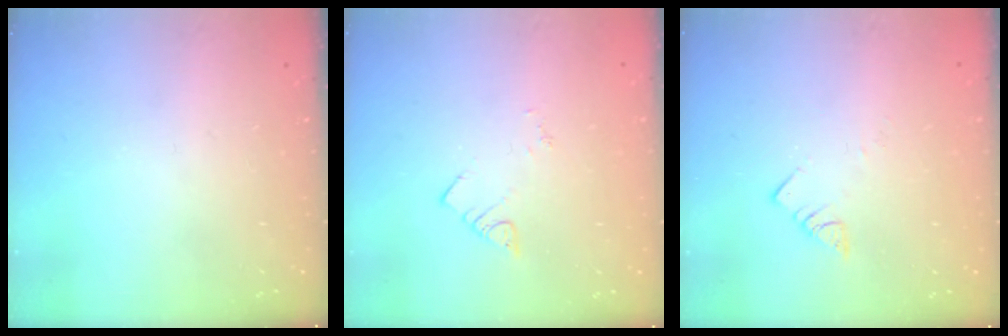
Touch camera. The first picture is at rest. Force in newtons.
{"total": 1.8, "press": 1.8, "slide": 0.3}
{"total": 3.3, "press": 3.3, "slide": 0.3}